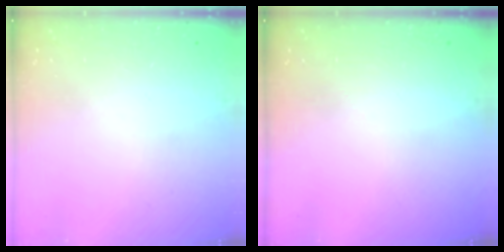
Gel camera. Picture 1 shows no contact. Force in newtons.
{"total": 0.0}